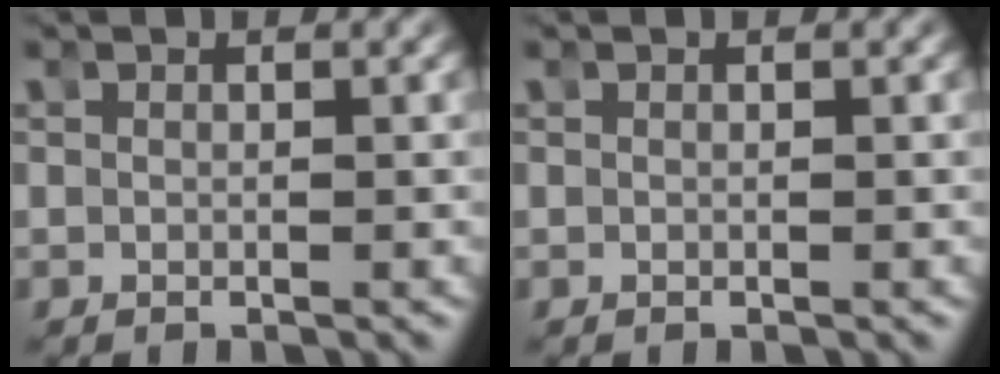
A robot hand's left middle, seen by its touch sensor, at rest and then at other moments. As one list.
[{"total": 0.0}]